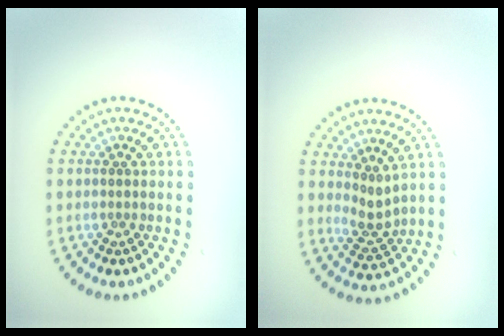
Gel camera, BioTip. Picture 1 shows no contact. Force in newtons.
{"total": 2.1, "press": 1.5, "slide": 1.4}